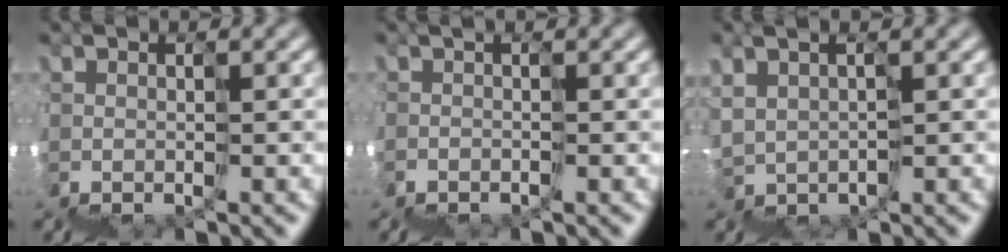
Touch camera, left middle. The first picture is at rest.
{"total": 1.7, "force": [-1.0, 0.7, 1.1], "torque": [-0.011, -0.014, -0.020]}
{"total": 1.0, "force": [0.9, 0.2, -0.2], "torque": [-0.015, 0.007, 0.015]}